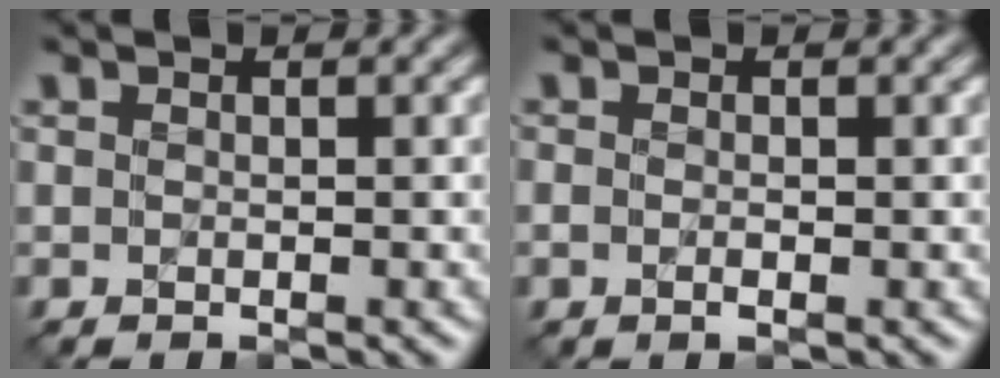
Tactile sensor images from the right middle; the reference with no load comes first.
{"total": 0.9, "force": [0.0, -0.6, -0.7], "torque": [-0.014, -0.002, 0.003]}